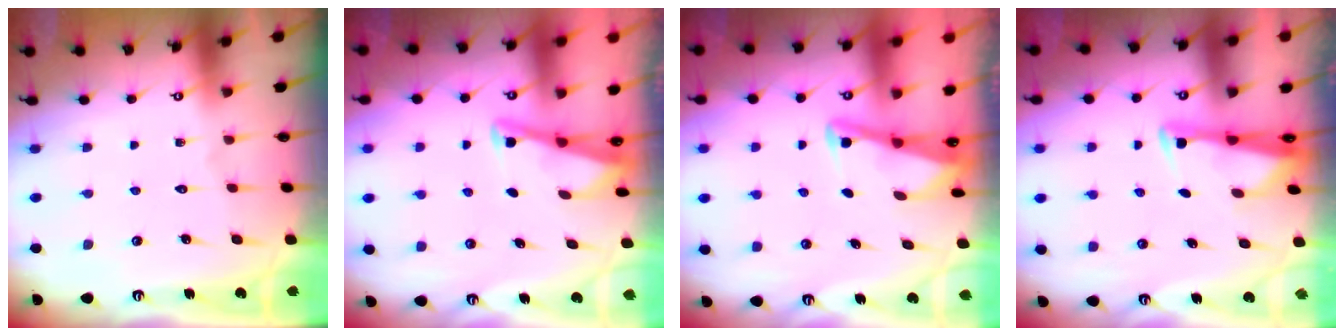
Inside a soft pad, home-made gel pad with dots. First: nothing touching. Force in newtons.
{"total": 3.0, "press": 2.9, "slide": 0.4}
{"total": 2.8, "press": 2.8, "slide": 0.4}
{"total": 3.0, "press": 3.0, "slide": 0.4}